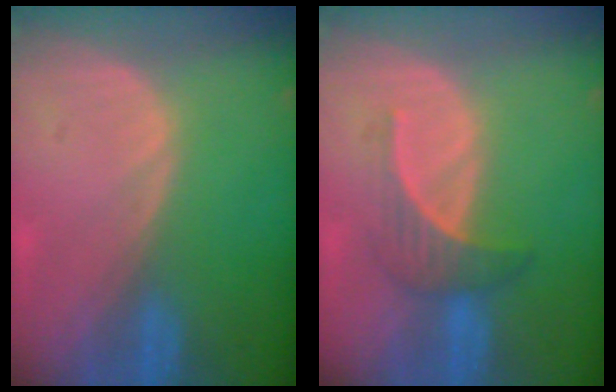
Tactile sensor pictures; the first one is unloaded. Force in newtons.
{"total": 3.8, "press": 3.8, "slide": 0.8}